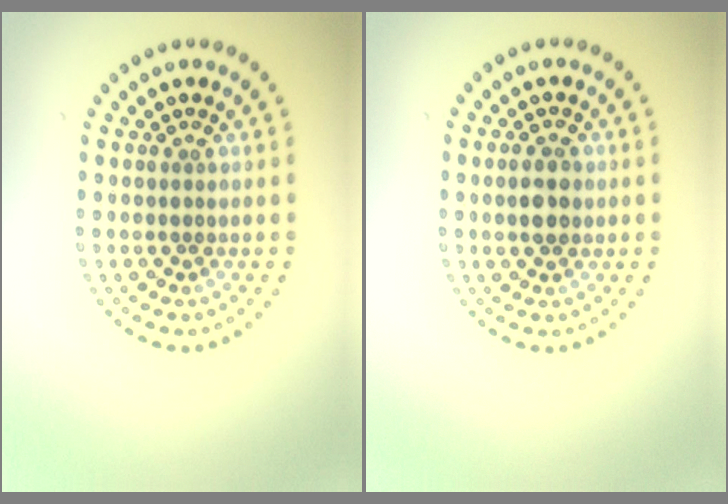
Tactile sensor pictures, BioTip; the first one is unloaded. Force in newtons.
{"total": 2.9, "press": 2.9, "slide": 0.0}